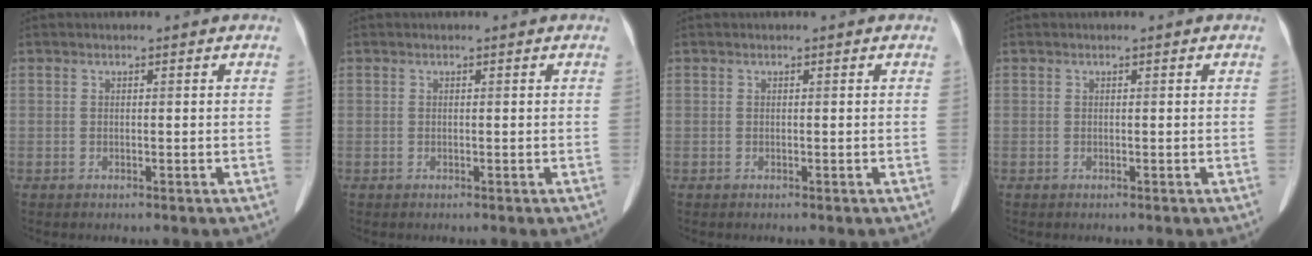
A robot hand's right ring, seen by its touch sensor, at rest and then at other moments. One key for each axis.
{"total": 0.0}
{"total": 0.0}
{"total": 0.0}